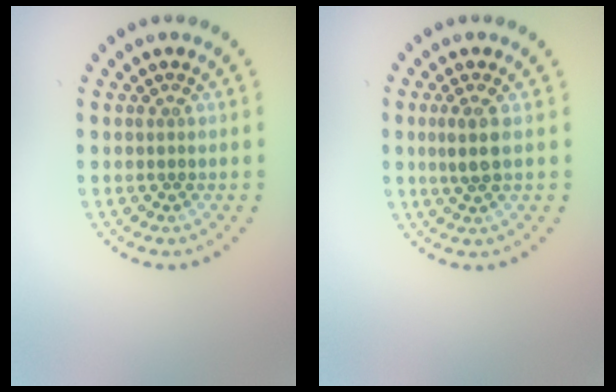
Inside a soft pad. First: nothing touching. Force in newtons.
{"total": 2.1, "press": 1.8, "slide": 1.0}